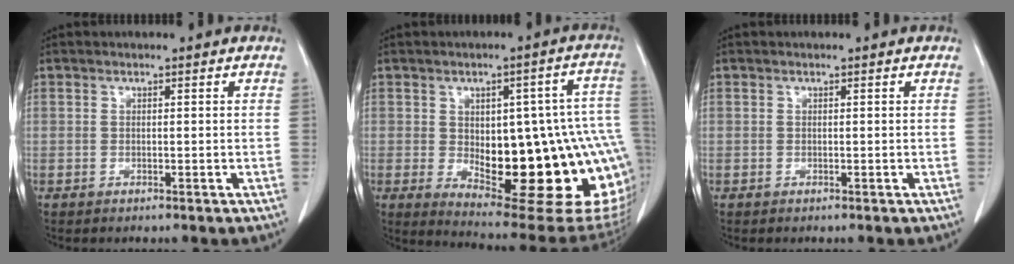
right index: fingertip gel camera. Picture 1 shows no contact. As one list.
[{"total": 25.0, "force": [-4.0, 8.1, 23.4], "torque": [-0.236, 0.017, -0.026]}, {"total": 0.0}]